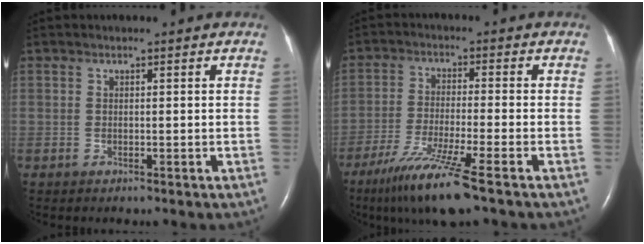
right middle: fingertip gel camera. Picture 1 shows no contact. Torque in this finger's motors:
{"motor_torque": [1.12, -1.02, 0.29, 0.12]}